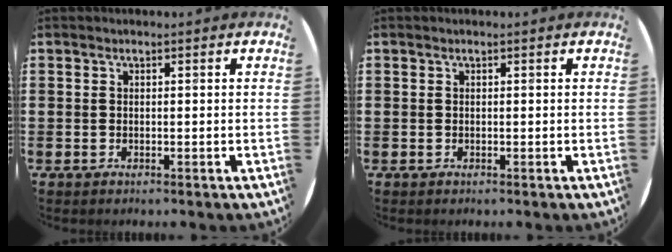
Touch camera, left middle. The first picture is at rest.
{"total": 0.0}